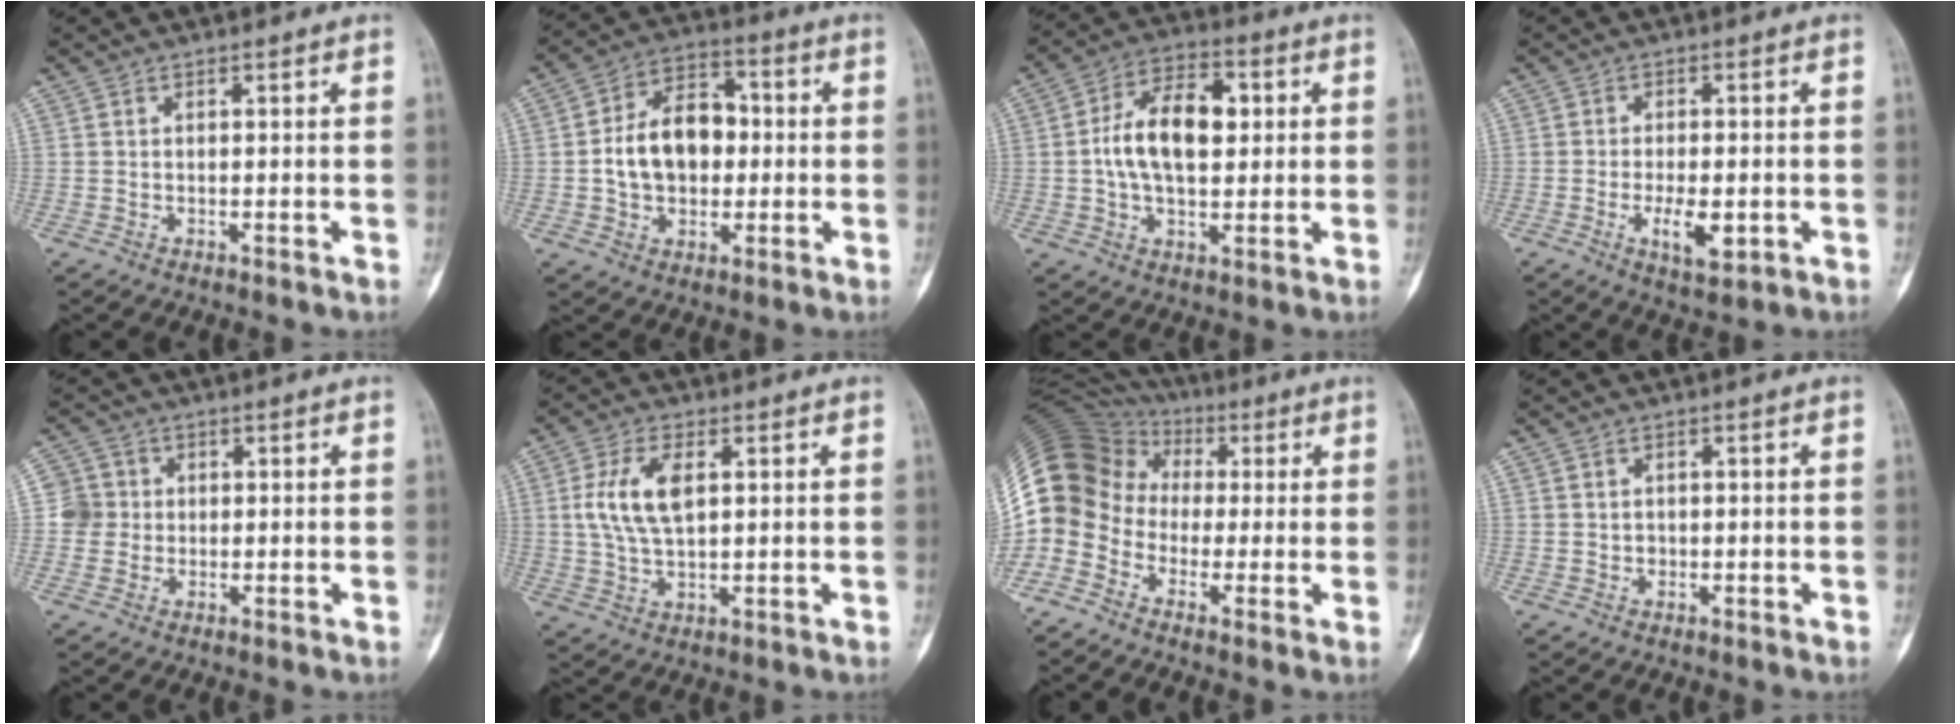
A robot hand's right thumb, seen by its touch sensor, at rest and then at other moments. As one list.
[{"total": 13.1, "force": [-0.2, 9.2, 9.3], "torque": [-0.129, 0.028, -0.008]}, {"total": 13.3, "force": [1.2, 7.7, 10.7], "torque": [-0.174, 0.018, 0.015]}, {"total": 6.2, "force": [-1.8, 2.5, 5.4], "torque": [-0.089, -0.005, -0.024]}, {"total": 4.0, "force": [0.1, 4.0, 0.2], "torque": [0.026, 0.010, -0.004]}, {"total": 8.8, "force": [1.8, 4.4, 7.4], "torque": [-0.155, 0.000, 0.037]}, {"total": 15.9, "force": [-2.2, 13.6, 7.9], "torque": [-0.164, 0.070, -0.051]}, {"total": 1.0, "force": [-0.1, 1.0, 0.3], "torque": [0.000, 0.003, 0.000]}]